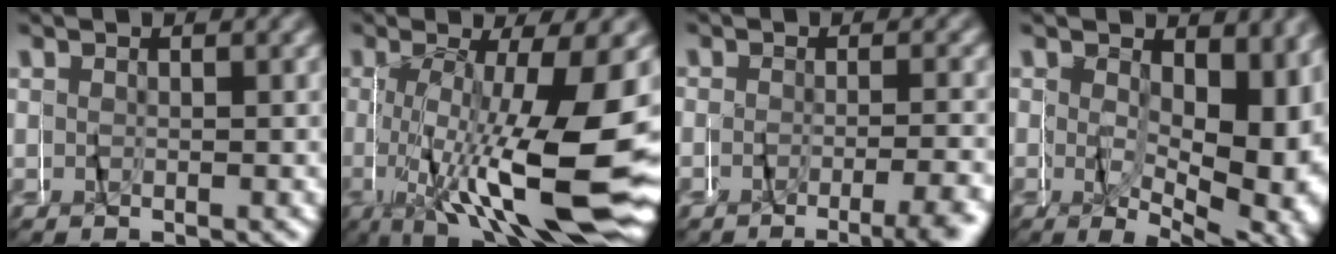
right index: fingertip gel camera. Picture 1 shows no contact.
{"total": 12.2, "force": [-2.9, 2.4, 11.7], "torque": [-0.182, -0.012, -0.035]}
{"total": 3.5, "force": [-2.9, -0.2, 1.8], "torque": [-0.025, -0.008, -0.047]}
{"total": 8.2, "force": [0.2, 3.9, 7.2], "torque": [-0.089, -0.008, 0.003]}